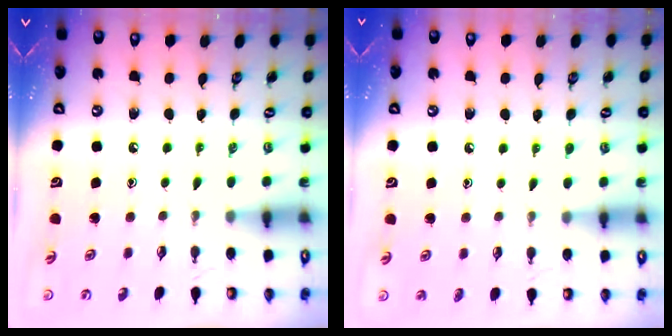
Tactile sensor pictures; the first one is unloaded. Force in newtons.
{"total": 3.8, "press": 3.7, "slide": 0.4}